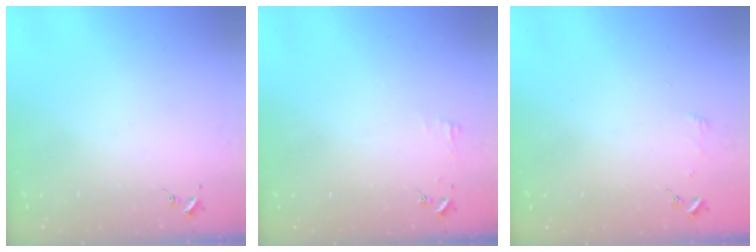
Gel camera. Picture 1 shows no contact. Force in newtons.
{"total": 3.5, "press": 3.5, "slide": 0.3}
{"total": 2.4, "press": 2.4, "slide": 0.2}